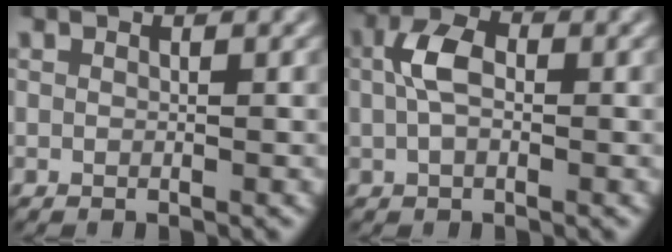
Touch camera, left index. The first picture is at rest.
{"total": 3.5, "force": [0.3, 2.0, 2.8], "torque": [-0.061, 0.010, -0.002]}